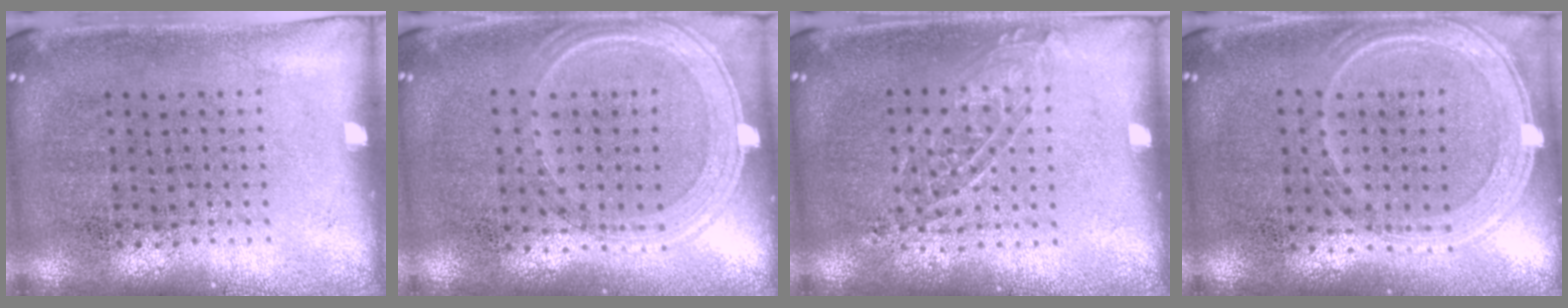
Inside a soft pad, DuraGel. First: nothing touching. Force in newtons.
{"total": 1.0, "press": 0.9, "slide": 0.3}
{"total": 1.2, "press": 1.1, "slide": 0.5}
{"total": 1.2, "press": 1.2, "slide": 0.4}